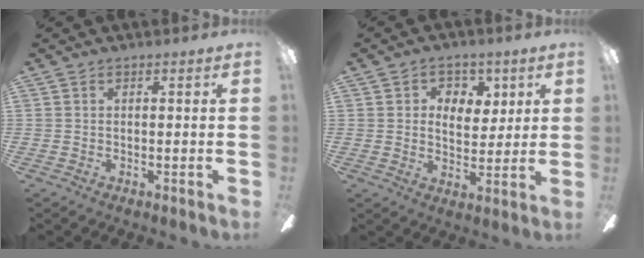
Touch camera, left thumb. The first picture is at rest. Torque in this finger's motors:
{"motor_torque": [0.29, -0.04, 0.02, -0.15, 0.01]}